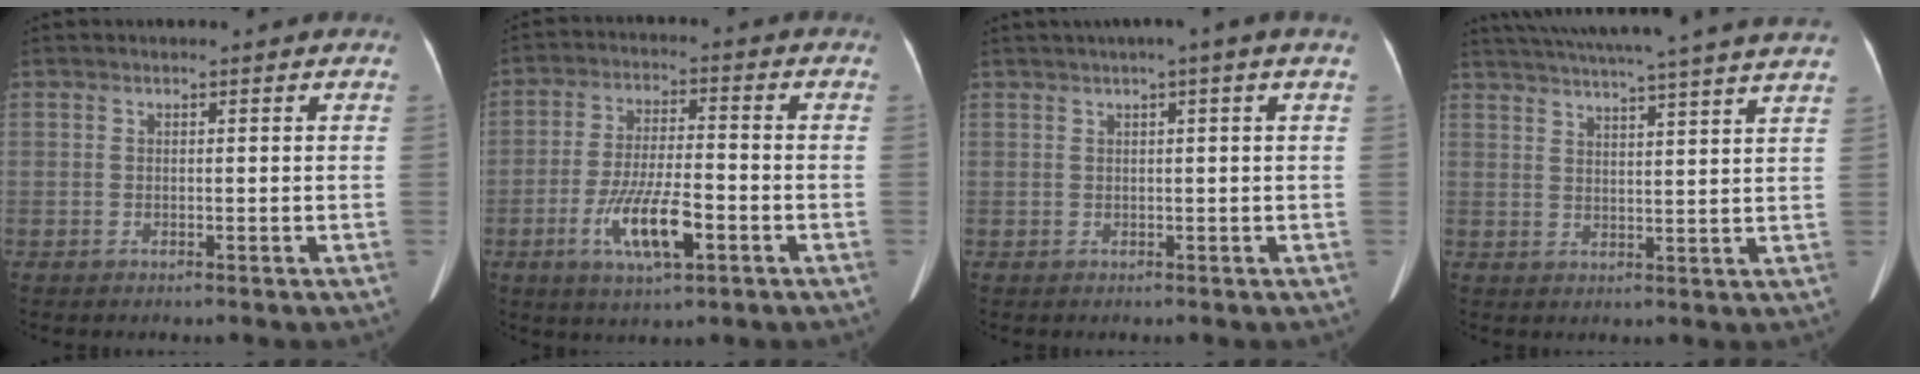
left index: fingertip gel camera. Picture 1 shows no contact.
{"total": 9.9, "force": [-4.0, 2.3, 8.7], "torque": [-0.175, -0.008, -0.068]}
{"total": 3.1, "force": [1.5, -0.7, 2.6], "torque": [-0.038, 0.008, 0.025]}
{"total": 23.9, "force": [21.4, -0.7, 10.6], "torque": [-0.180, -0.012, 0.277]}